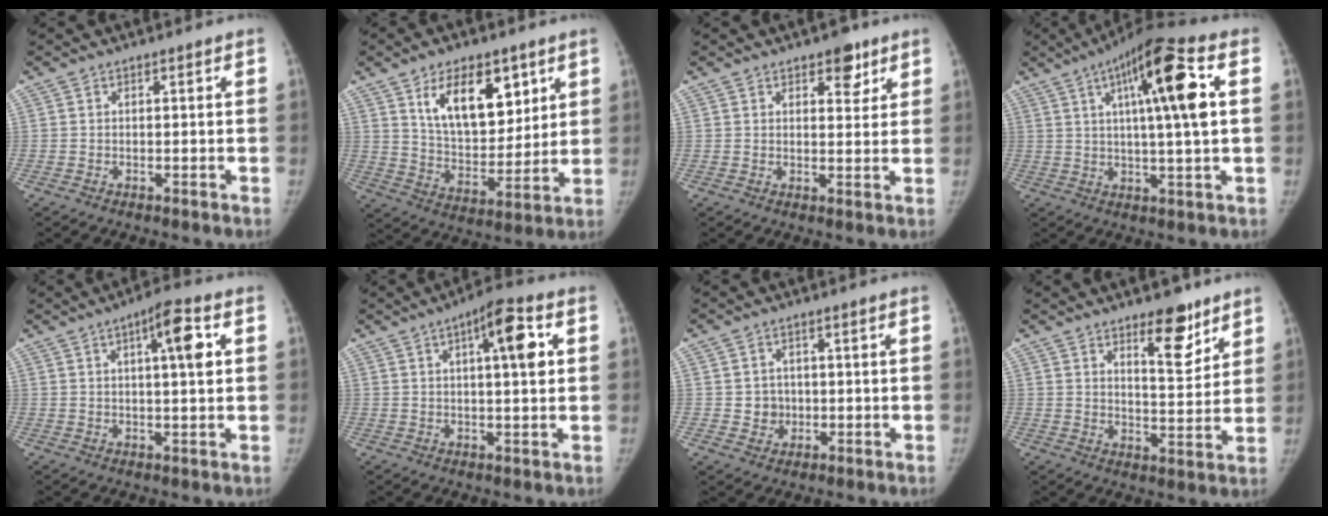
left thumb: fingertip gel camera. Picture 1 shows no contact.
{"total": 15.6, "force": [7.5, 8.6, 10.7], "torque": [-0.127, -0.044, 0.139]}
{"total": 4.8, "force": [2.9, 2.6, 2.7], "torque": [-0.007, -0.014, 0.037]}
{"total": 16.4, "force": [4.2, 2.8, 15.6], "torque": [-0.258, 0.013, 0.056]}
{"total": 7.8, "force": [2.1, 1.8, 7.2], "torque": [-0.102, 0.008, 0.027]}
{"total": 9.2, "force": [2.4, 2.6, 8.5], "torque": [-0.113, 0.010, 0.030]}
{"total": 3.7, "force": [-0.3, 3.6, 1.0], "torque": [0.008, 0.005, -0.002]}
{"total": 9.2, "force": [6.0, 3.4, 6.0], "torque": [-0.060, -0.044, 0.091]}